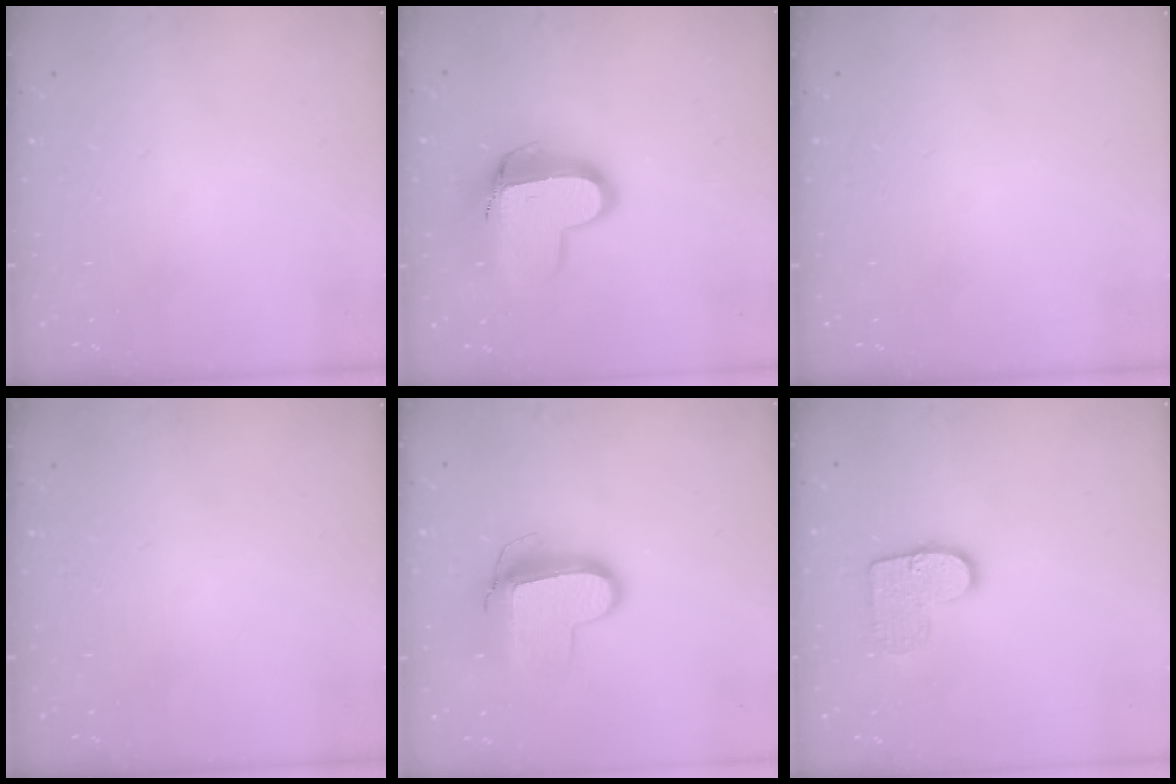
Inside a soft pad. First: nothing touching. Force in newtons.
{"total": 13.0, "press": 13.0, "slide": 1.2}
{"total": 0.0}
{"total": 0.0}
{"total": 11.6, "press": 11.5, "slide": 1.3}
{"total": 10.7, "press": 10.7, "slide": 0.6}